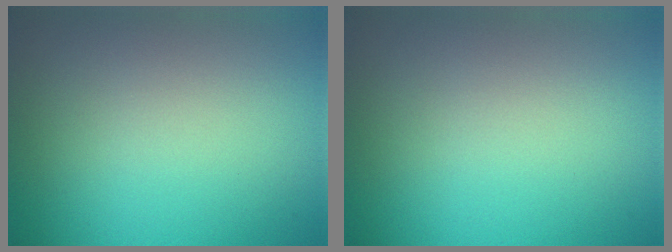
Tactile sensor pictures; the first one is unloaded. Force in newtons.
{"total": 0.0}